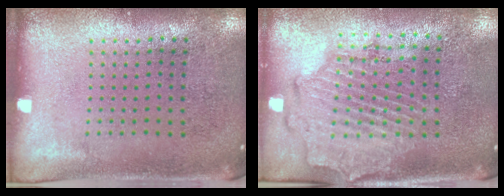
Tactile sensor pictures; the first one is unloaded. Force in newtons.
{"total": 1.9, "press": 1.7, "slide": 0.8}